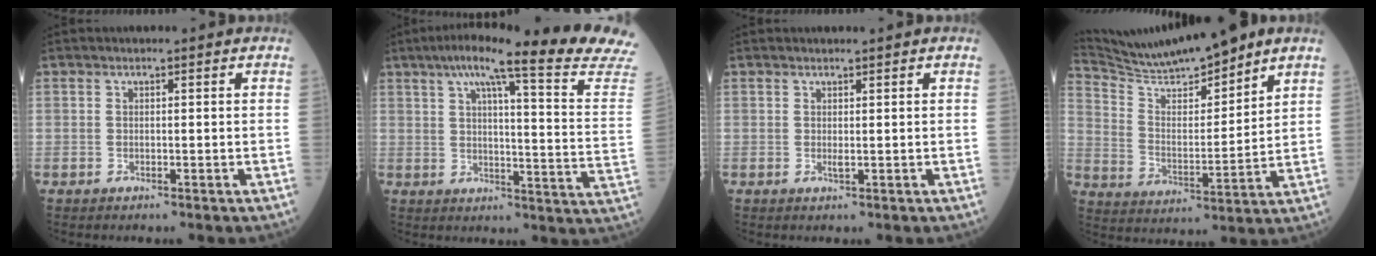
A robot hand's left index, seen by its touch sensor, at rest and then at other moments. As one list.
[{"total": 22.9, "force": [19.3, -1.8, 12.3], "torque": [-0.180, -0.059, 0.234]}, {"total": 1.5, "force": [0.9, 0.2, 1.2], "torque": [-0.028, 0.001, 0.017]}, {"total": 14.1, "force": [13.0, 0.1, 5.5], "torque": [-0.113, 0.006, 0.237]}]